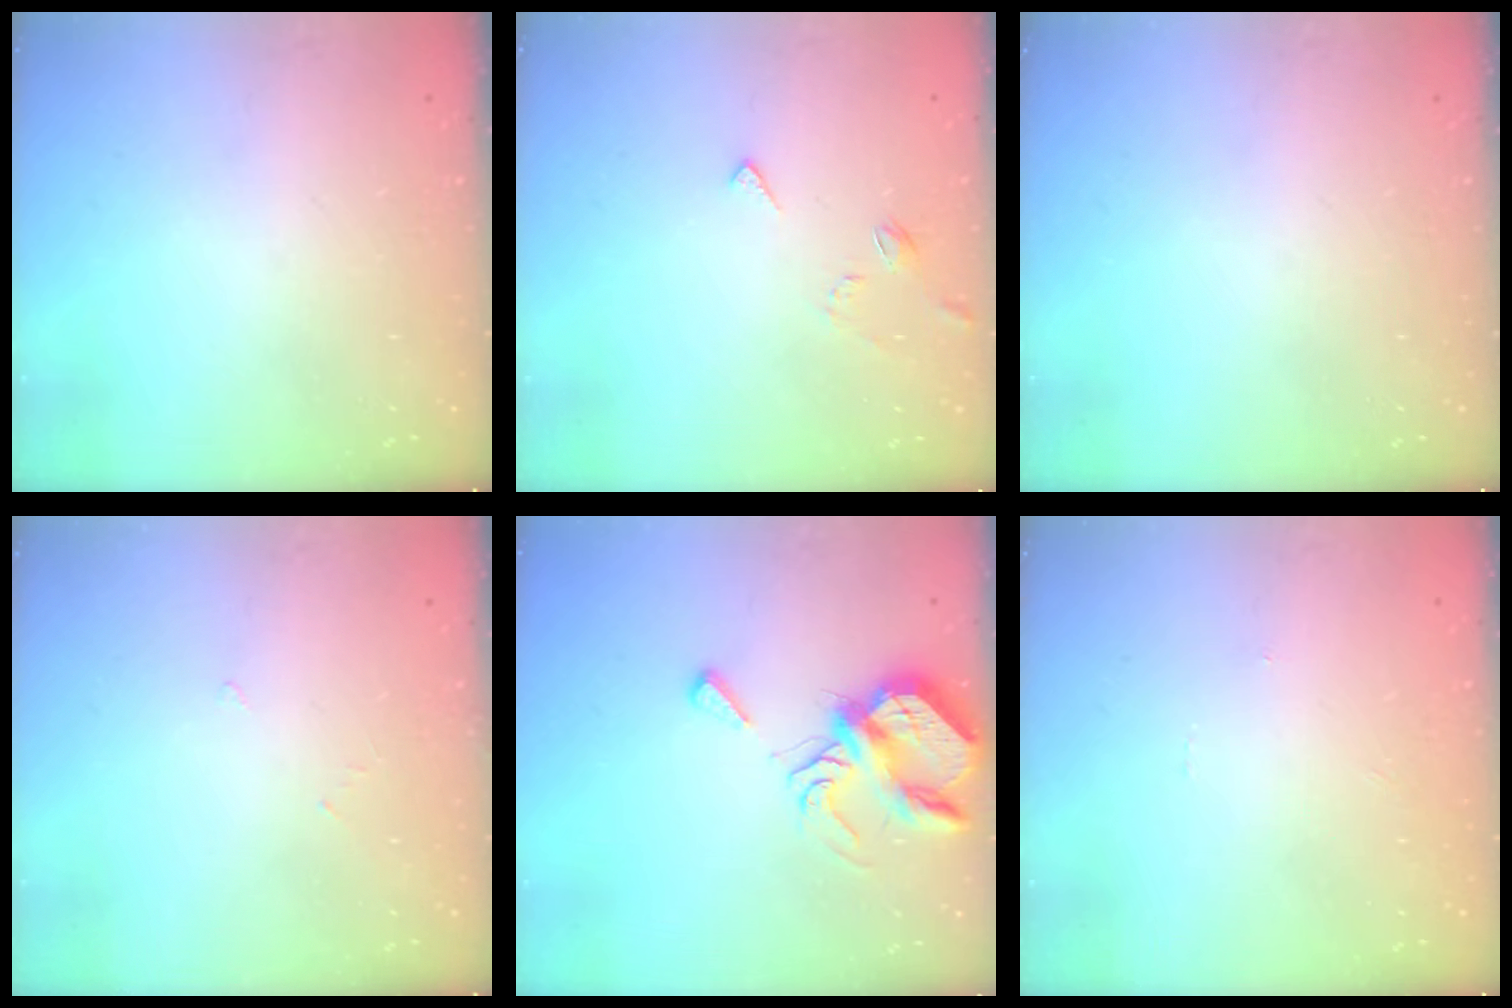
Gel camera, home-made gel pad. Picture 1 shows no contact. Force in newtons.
{"total": 3.7, "press": 3.7, "slide": 0.7}
{"total": 0.0}
{"total": 2.6, "press": 2.6, "slide": 0.3}
{"total": 8.0, "press": 8.0, "slide": 0.9}
{"total": 0.0}